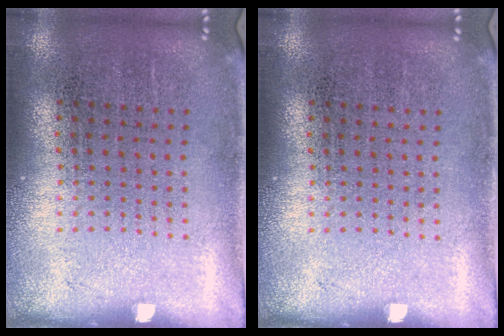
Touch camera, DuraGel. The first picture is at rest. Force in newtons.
{"total": 0.0}